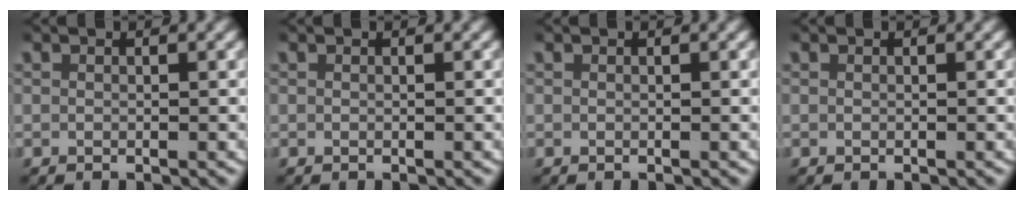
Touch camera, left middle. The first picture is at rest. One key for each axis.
{"total": 0.0}
{"total": 0.0}
{"total": 0.0}